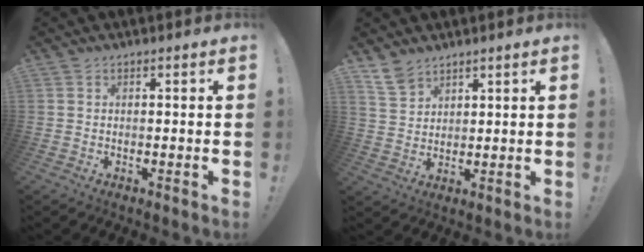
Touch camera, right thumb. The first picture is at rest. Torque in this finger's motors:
{"motor_torque": [-0.51, 0.28, 0.40, 0.26, 0.00]}